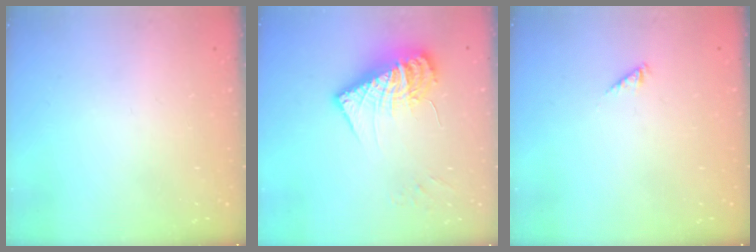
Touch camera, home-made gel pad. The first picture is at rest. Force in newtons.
{"total": 14.9, "press": 14.9, "slide": 1.4}
{"total": 0.9, "press": 0.8, "slide": 0.3}